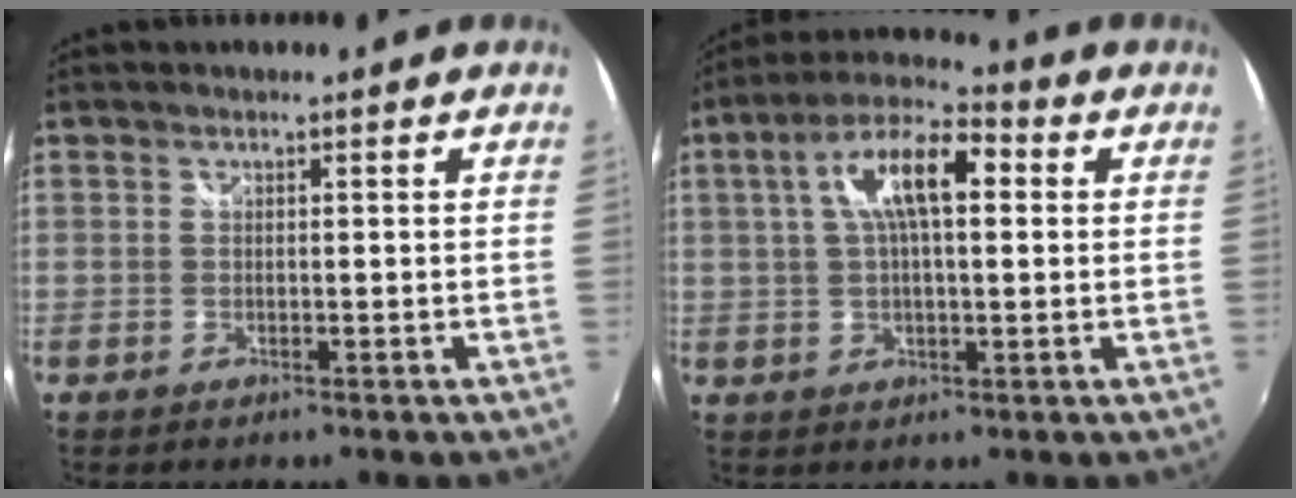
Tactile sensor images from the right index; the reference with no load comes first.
{"total": 11.9, "force": [2.7, 4.5, 10.7], "torque": [-0.190, 0.027, 0.039]}